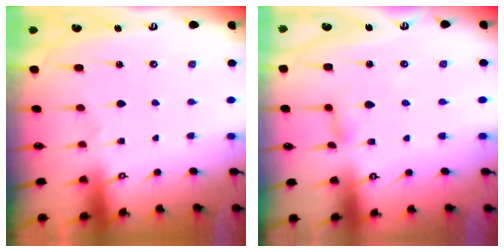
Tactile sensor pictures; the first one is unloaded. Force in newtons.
{"total": 2.6, "press": 2.6, "slide": 0.3}